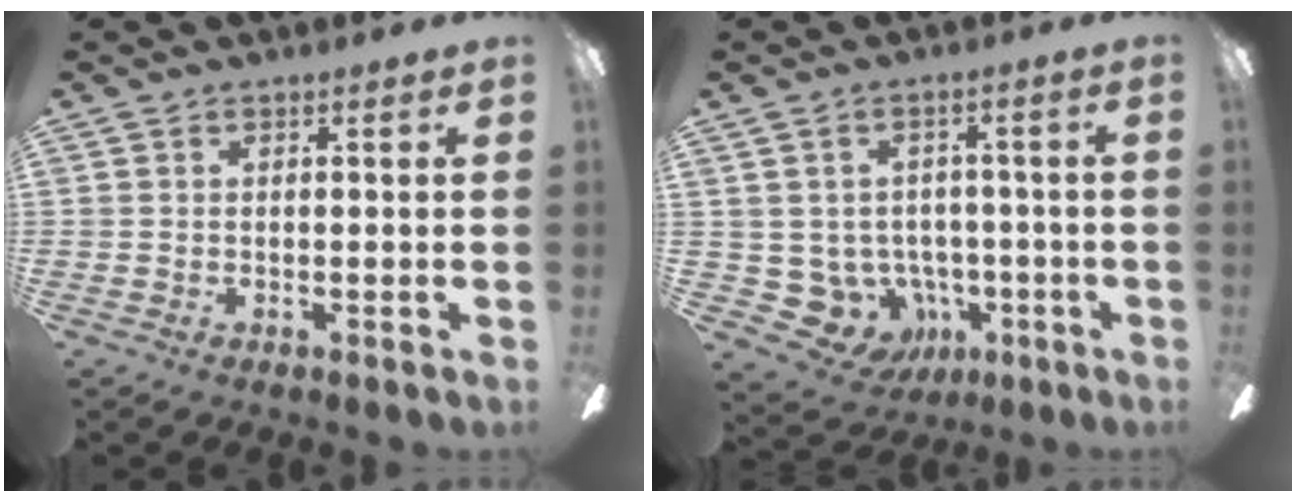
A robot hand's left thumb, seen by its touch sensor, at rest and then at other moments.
{"total": 8.0, "force": [-2.4, 7.3, 2.4], "torque": [-0.074, 0.002, -0.034]}